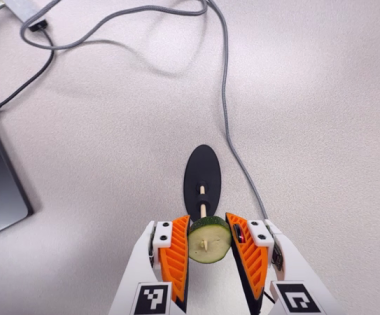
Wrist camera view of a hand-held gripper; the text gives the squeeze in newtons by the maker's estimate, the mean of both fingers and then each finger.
{"total": 14.5, "left": 15.6, "right": 13.4}